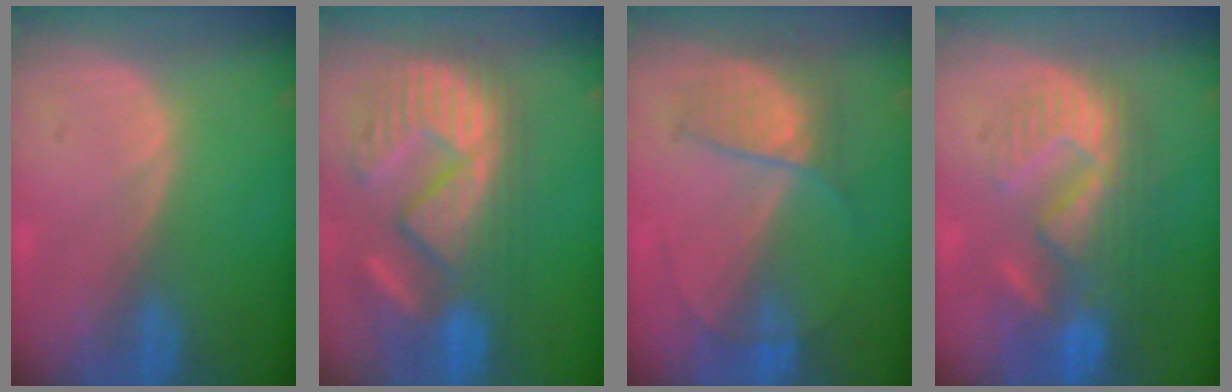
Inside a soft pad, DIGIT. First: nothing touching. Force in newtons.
{"total": 12.3, "press": 11.6, "slide": 4.0}
{"total": 5.8, "press": 5.5, "slide": 2.1}
{"total": 11.0, "press": 9.6, "slide": 5.2}